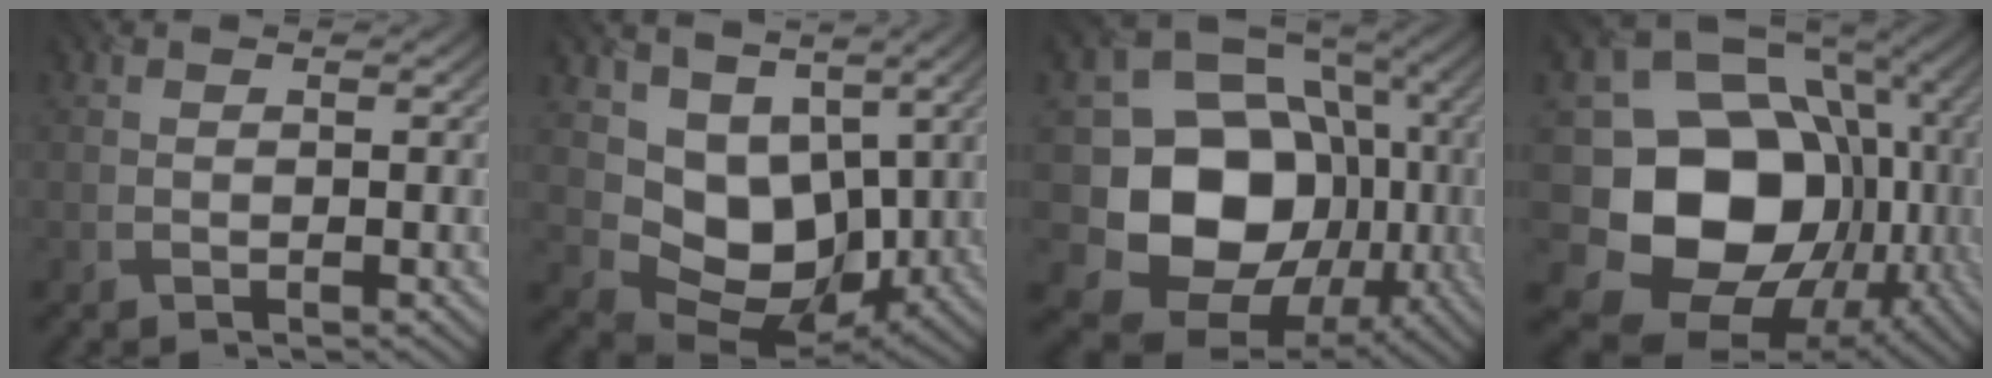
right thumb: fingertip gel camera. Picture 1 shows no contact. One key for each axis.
{"total": 9.3, "fx": 2.1, "fy": 7.1, "fz": 5.6, "tx": -0.116, "ty": -0.029, "tz": 0.039}
{"total": 18.1, "fx": -2.5, "fy": 15.0, "fz": 9.9, "tx": -0.187, "ty": -0.049, "tz": -0.032}
{"total": 19.9, "fx": -2.0, "fy": 16.7, "fz": 10.7, "tx": -0.216, "ty": -0.053, "tz": -0.015}